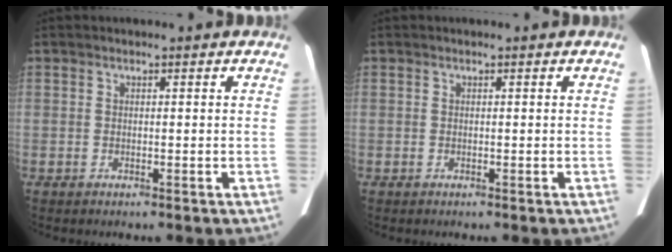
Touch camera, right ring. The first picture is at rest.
{"total": 0.0}